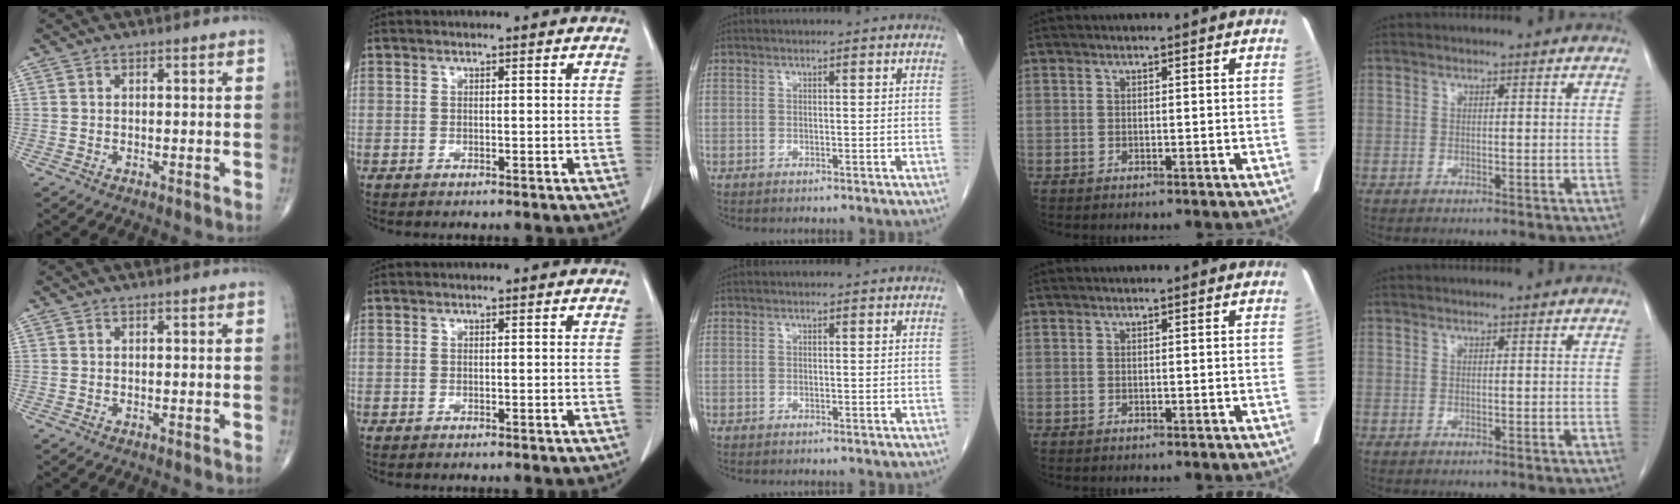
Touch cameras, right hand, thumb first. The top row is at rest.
{}